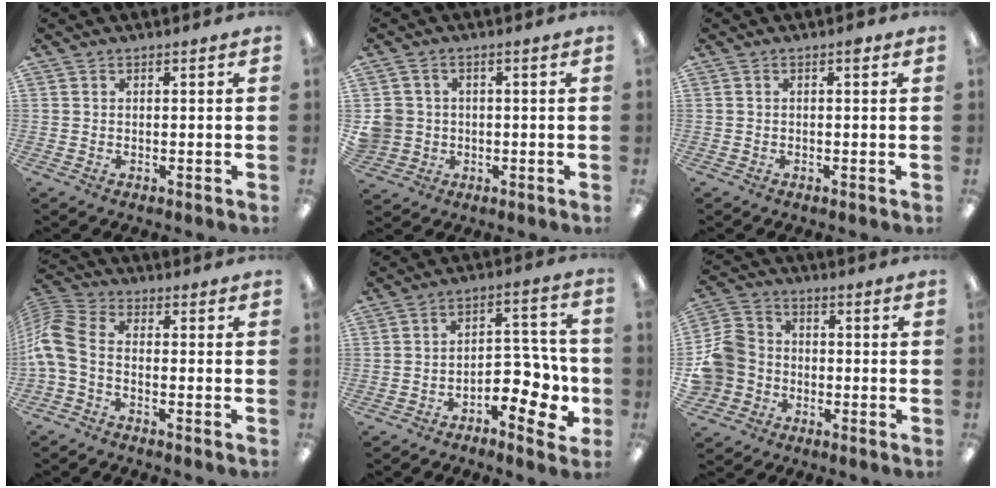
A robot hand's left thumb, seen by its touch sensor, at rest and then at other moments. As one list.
[{"total": 4.3, "force": [-0.1, 4.2, 0.7], "torque": [-0.023, 0.007, -0.003]}, {"total": 1.5, "force": [0.2, 0.3, 1.4], "torque": [-0.029, 0.005, 0.002]}, {"total": 9.8, "force": [-1.3, 5.5, 8.1], "torque": [-0.188, -0.004, -0.024]}, {"total": 11.8, "force": [-5.2, 6.3, 8.5], "torque": [-0.108, 0.028, -0.083]}, {"total": 10.0, "force": [-2.6, 9.0, 3.5], "torque": [-0.086, 0.041, -0.040]}]